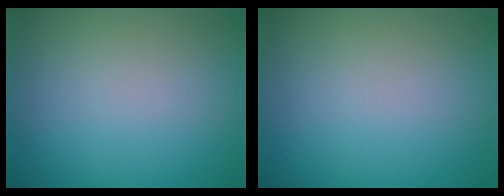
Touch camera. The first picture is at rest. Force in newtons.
{"total": 0.0}